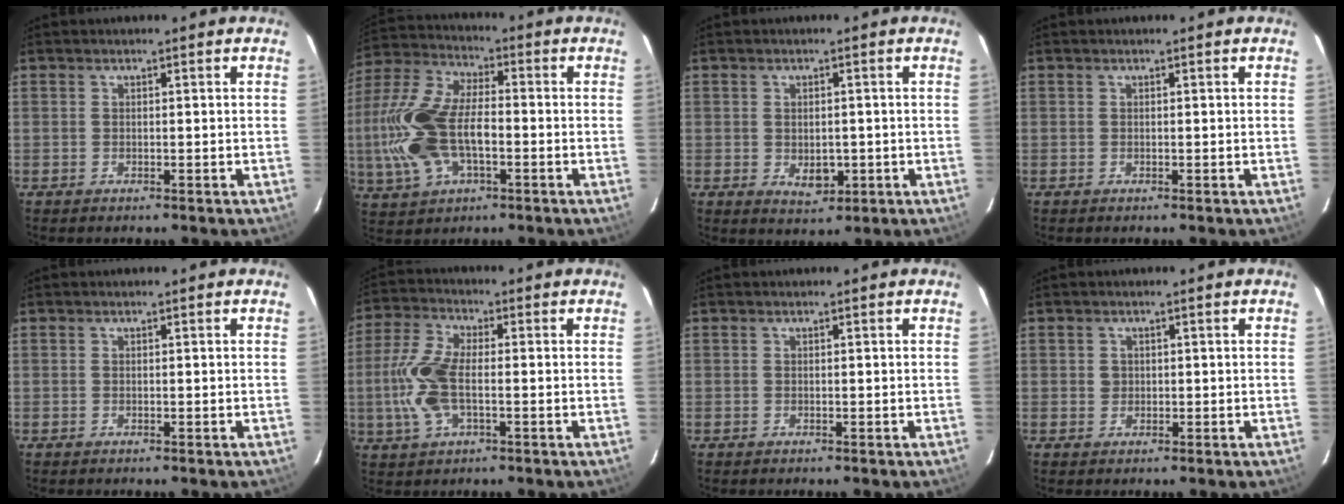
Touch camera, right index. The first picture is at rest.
{"total": 17.9, "force": [-3.1, 9.3, 15.0], "torque": [-0.337, 0.004, -0.057]}
{"total": 4.3, "force": [-0.9, 2.9, 3.1], "torque": [-0.051, -0.006, -0.006]}
{"total": 0.0}
{"total": 0.0}
{"total": 10.7, "force": [-1.6, 4.8, 9.4], "torque": [-0.214, 0.006, -0.035]}
{"total": 0.0}
{"total": 1.4, "force": [0.1, 1.3, 0.2], "torque": [0.002, 0.003, 0.002]}